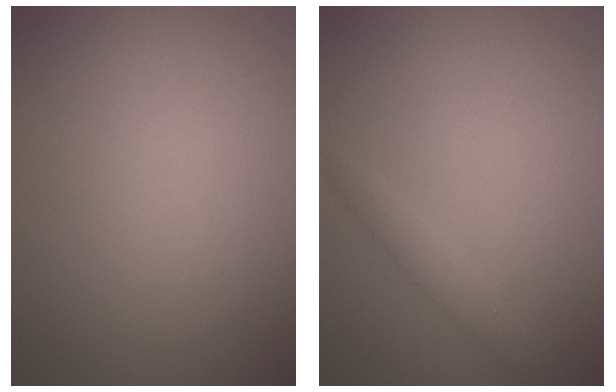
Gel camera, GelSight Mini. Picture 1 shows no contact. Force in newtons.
{"total": 1.5, "press": 1.5, "slide": 0.1}